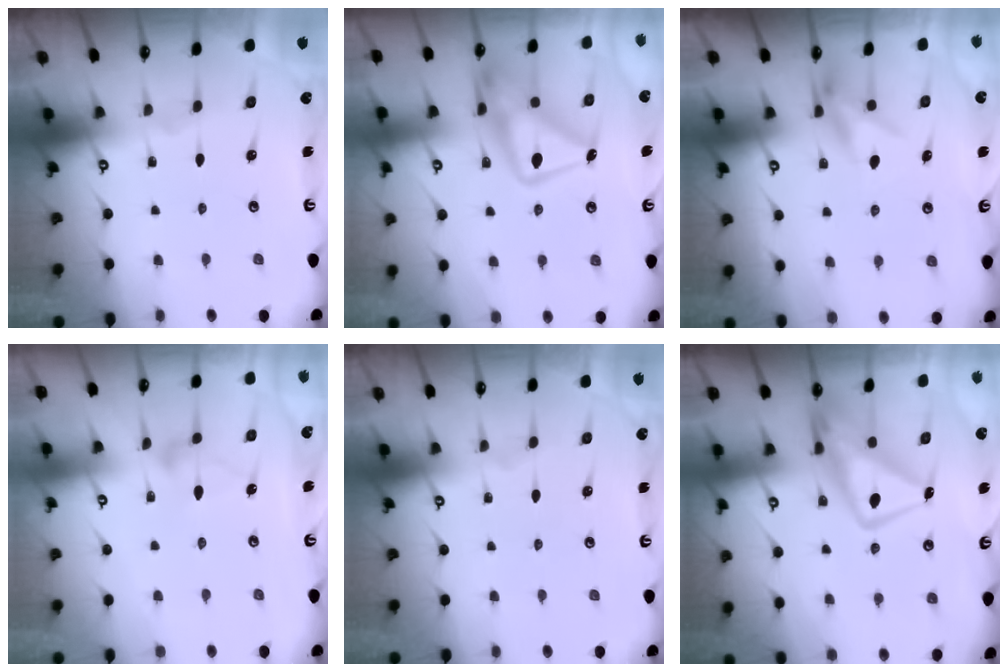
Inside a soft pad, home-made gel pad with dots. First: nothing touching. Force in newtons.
{"total": 16.5, "press": 16.4, "slide": 1.5}
{"total": 8.3, "press": 8.2, "slide": 1.3}
{"total": 7.7, "press": 7.7, "slide": 0.4}
{"total": 0.0}
{"total": 12.8, "press": 12.7, "slide": 1.3}